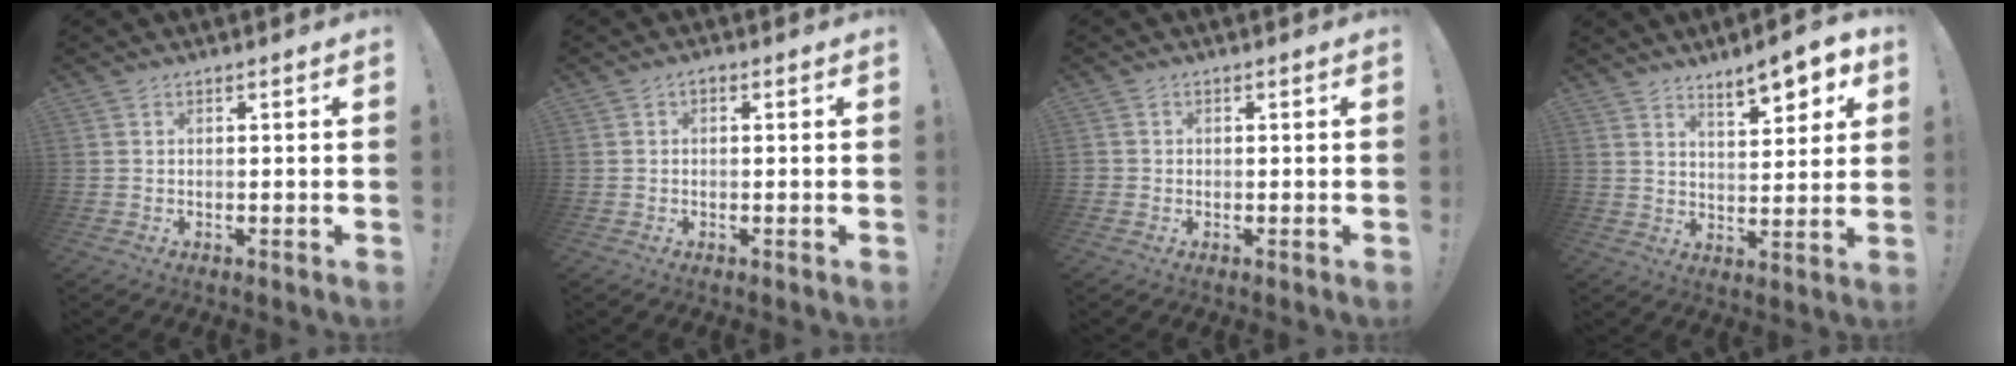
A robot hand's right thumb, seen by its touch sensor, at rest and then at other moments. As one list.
[{"total": 1.0, "force": [-0.5, 0.6, 0.5], "torque": [-0.010, 0.004, -0.010]}, {"total": 1.0, "force": [-0.2, 1.0, 0.1], "torque": [-0.004, 0.003, -0.003]}, {"total": 9.3, "force": [6.5, 2.5, 6.1], "torque": [-0.078, -0.043, 0.110]}]